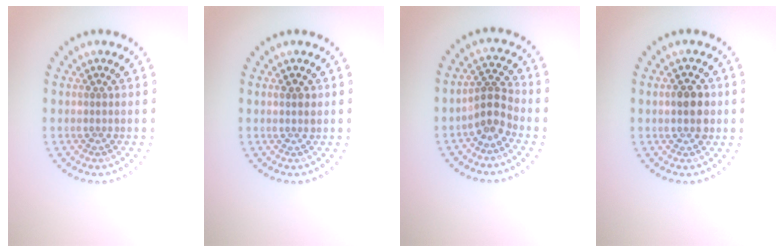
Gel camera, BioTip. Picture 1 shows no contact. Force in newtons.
{"total": 1.0, "press": 1.0, "slide": 0.3}
{"total": 2.6, "press": 2.1, "slide": 1.6}
{"total": 3.0, "press": 3.0, "slide": 0.2}